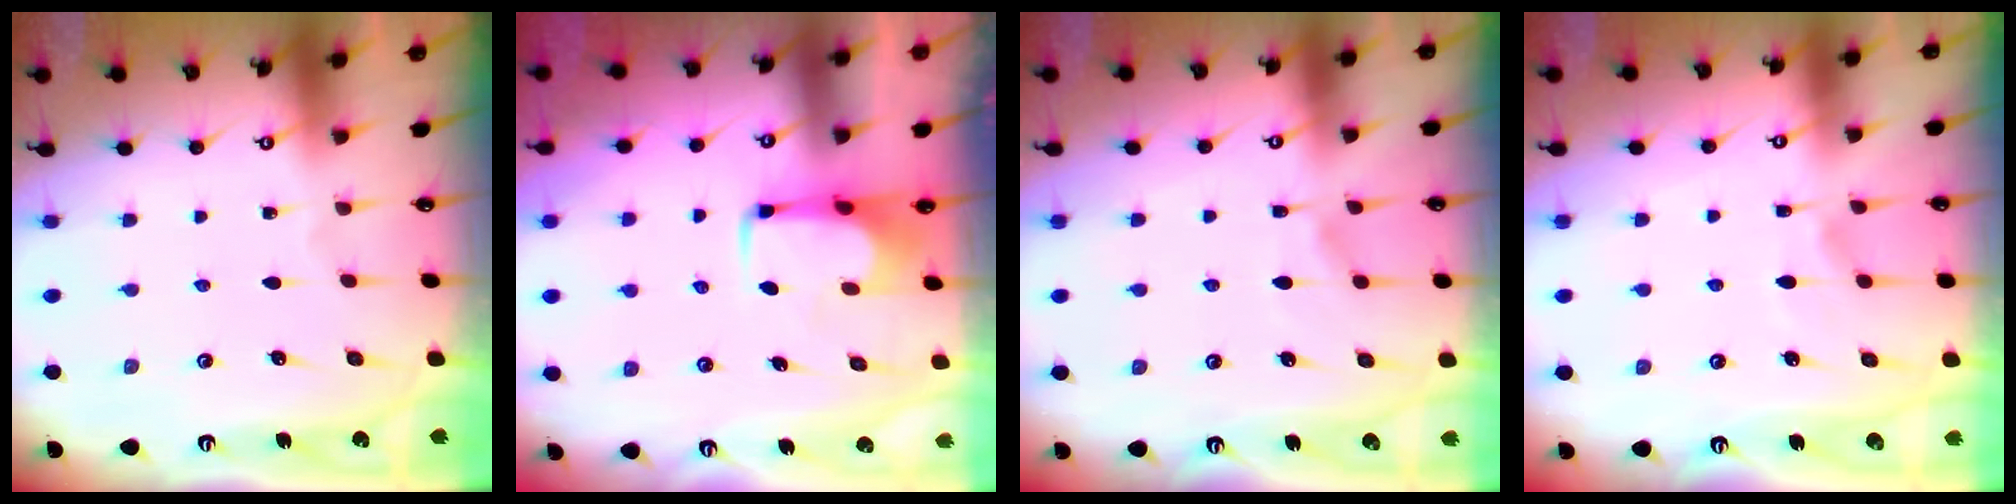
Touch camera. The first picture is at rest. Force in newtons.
{"total": 1.5, "press": 1.5, "slide": 0.2}
{"total": 4.8, "press": 4.7, "slide": 0.5}
{"total": 3.9, "press": 3.9, "slide": 0.3}